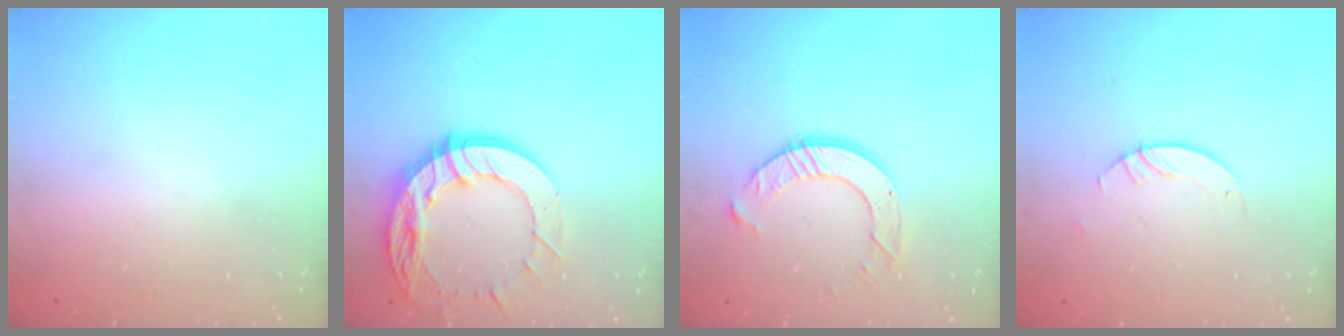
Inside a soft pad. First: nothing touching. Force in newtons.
{"total": 15.9, "press": 15.8, "slide": 1.5}
{"total": 9.1, "press": 9.0, "slide": 0.7}
{"total": 2.1, "press": 2.1, "slide": 0.2}